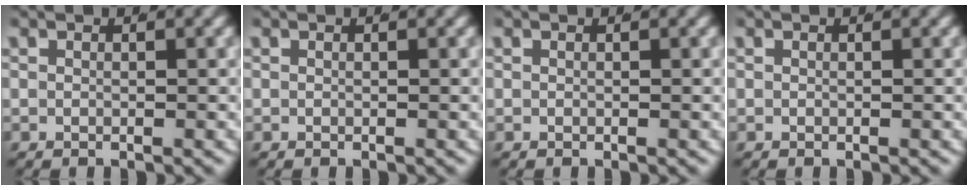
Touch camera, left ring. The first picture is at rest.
{"total": 0.0}
{"total": 0.0}
{"total": 0.0}